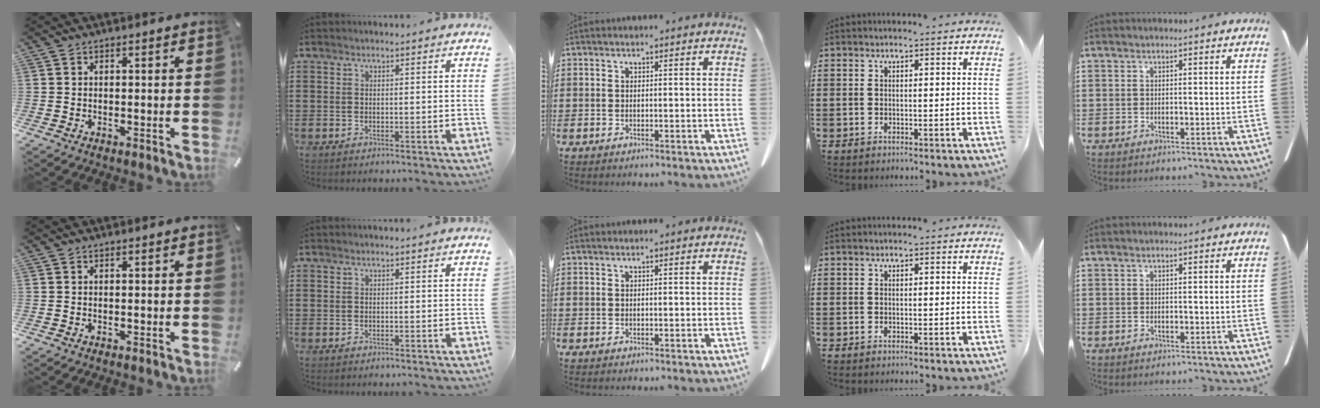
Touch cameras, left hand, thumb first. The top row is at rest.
{}